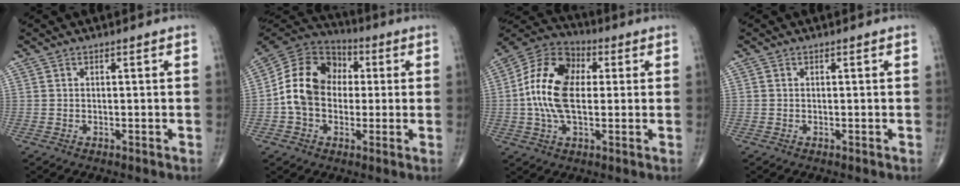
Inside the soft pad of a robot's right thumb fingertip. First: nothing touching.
{"total": 14.5, "force": [0.0, 11.3, 9.1], "torque": [-0.145, 0.037, -0.009]}
{"total": 15.1, "force": [1.0, 8.9, 12.2], "torque": [-0.233, 0.023, 0.008]}
{"total": 0.0}